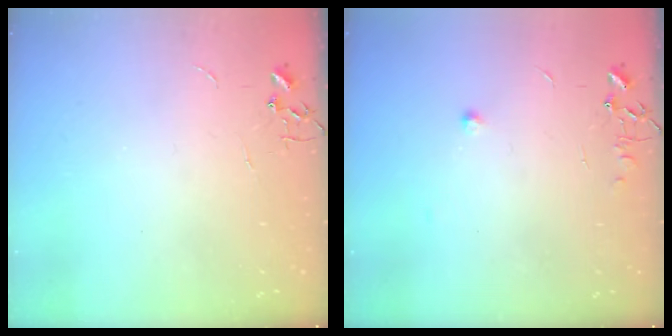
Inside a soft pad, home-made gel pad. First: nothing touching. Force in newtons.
{"total": 5.7, "press": 5.7, "slide": 0.7}